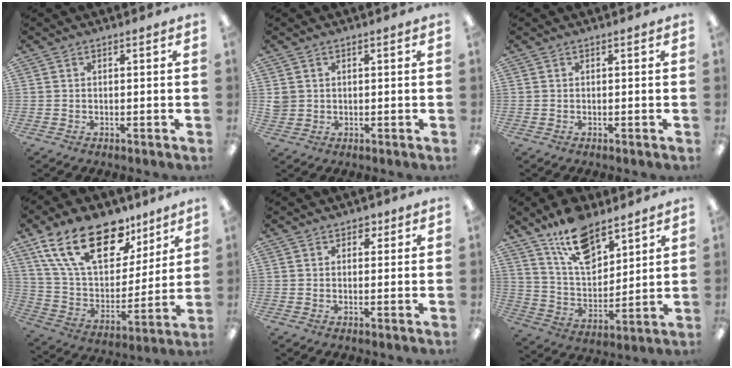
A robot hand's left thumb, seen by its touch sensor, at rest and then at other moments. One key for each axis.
{"total": 2.4, "fx": 0.6, "fy": 2.3, "fz": 0.4, "tx": -0.012, "ty": 0.003, "tz": 0.010}
{"total": 0.0}
{"total": 23.0, "fx": 13.9, "fy": 12.0, "fz": 13.9, "tx": -0.251, "ty": -0.066, "tz": 0.250}
{"total": 2.1, "fx": 1.2, "fy": 1.7, "fz": 0.7, "tx": 0.003, "ty": -0.002, "tz": 0.018}
{"total": 14.9, "fx": 10.6, "fy": 7.2, "fz": 7.5, "tx": -0.128, "ty": -0.057, "tz": 0.193}